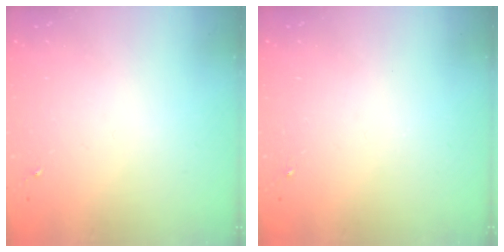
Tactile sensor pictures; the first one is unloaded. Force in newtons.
{"total": 0.0}